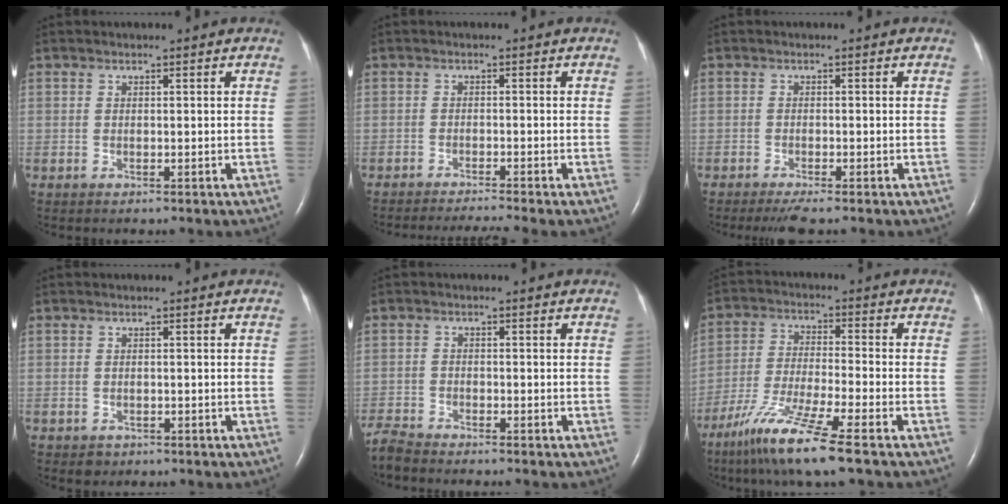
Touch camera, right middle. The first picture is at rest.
{"total": 5.2, "force": [-4.6, -1.4, 1.9], "torque": [-0.027, -0.016, -0.073]}
{"total": 2.9, "force": [-2.3, -0.1, 1.8], "torque": [-0.032, -0.008, -0.037]}
{"total": 1.1, "force": [-0.7, 0.9, 0.1], "torque": [-0.004, 0.001, -0.006]}
{"total": 4.6, "force": [-4.5, -0.1, 0.8], "torque": [-0.016, -0.021, -0.084]}
{"total": 11.3, "force": [-7.6, -0.6, 8.4], "torque": [-0.176, -0.039, -0.141]}